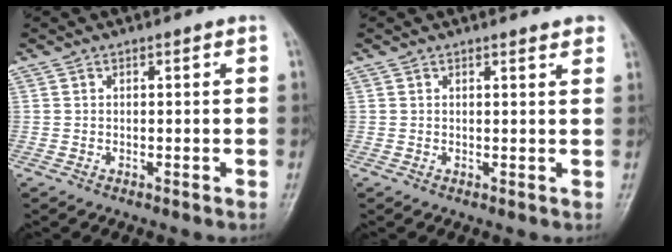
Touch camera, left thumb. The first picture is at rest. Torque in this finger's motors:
{"motor_torque": [0.41, 0.50, 0.10, 0.13, -0.02]}